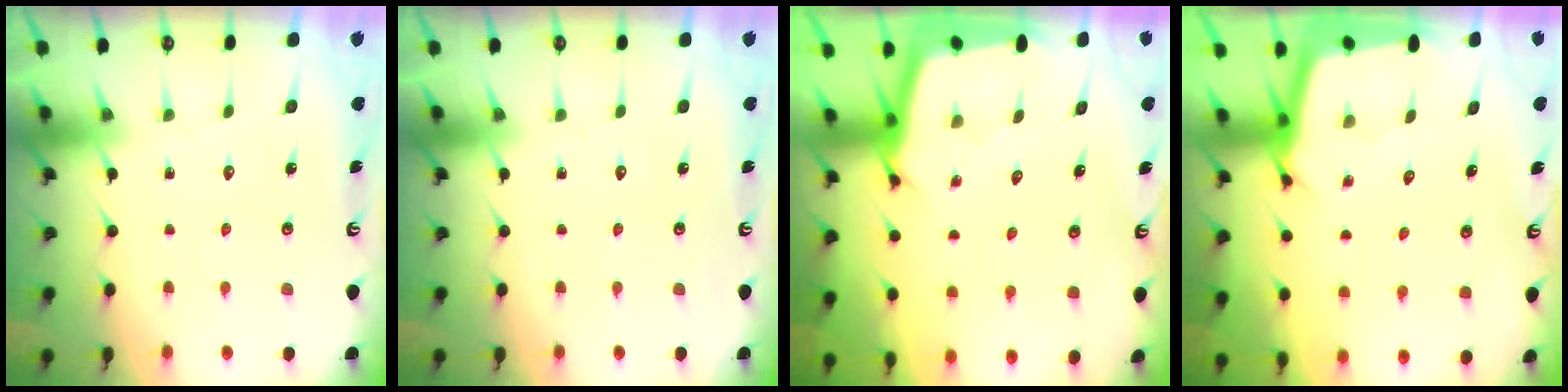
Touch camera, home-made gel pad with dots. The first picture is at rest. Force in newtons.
{"total": 0.0}
{"total": 2.6, "press": 2.6, "slide": 0.2}
{"total": 2.6, "press": 2.6, "slide": 0.2}